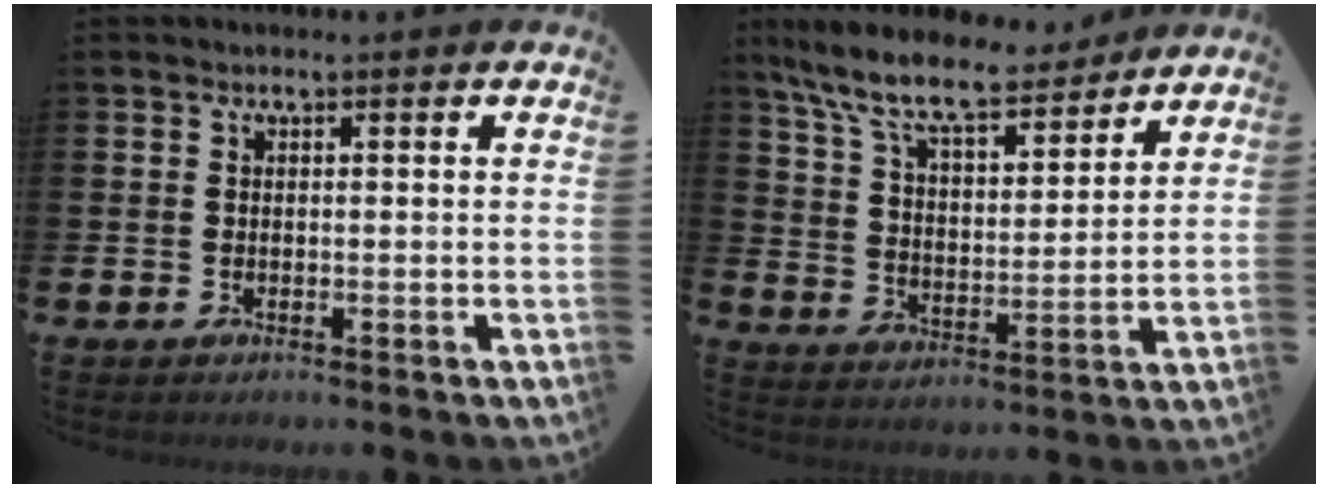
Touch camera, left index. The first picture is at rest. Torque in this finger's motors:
{"motor_torque": [0.97, -1.18, 0.95, 0.21]}